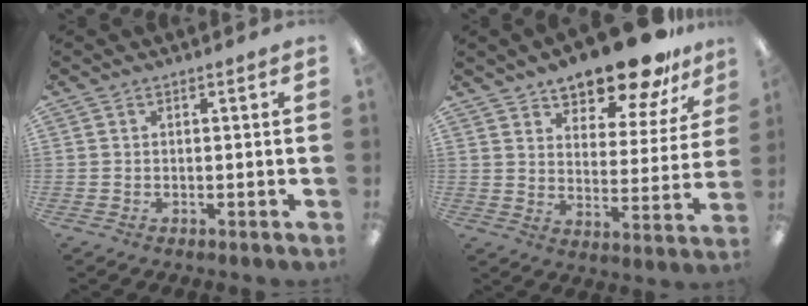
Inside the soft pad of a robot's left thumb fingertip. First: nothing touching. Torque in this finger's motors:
{"motor_torque": [0.38, 0.55, 1.54, -1.24, 0.02]}